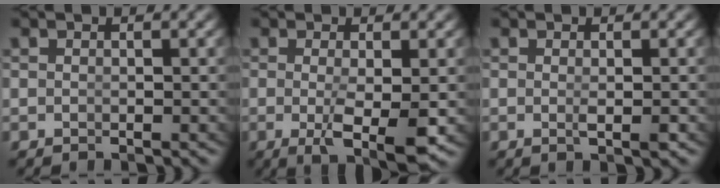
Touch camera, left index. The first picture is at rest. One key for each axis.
{"total": 5.1, "fx": -1.9, "fy": 0.9, "fz": 4.6, "tx": -0.076, "ty": -0.034, "tz": -0.016}
{"total": 1.1, "fx": -0.3, "fy": -0.3, "fz": 1.0, "tx": -0.017, "ty": -0.007, "tz": -0.001}